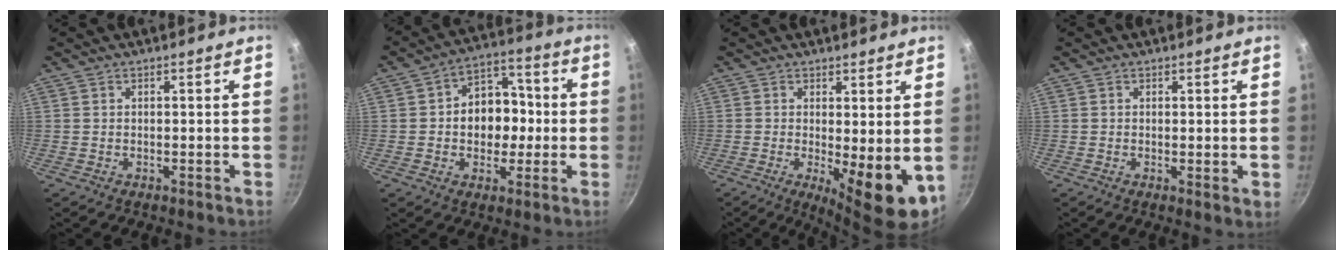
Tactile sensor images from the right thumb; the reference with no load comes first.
{"total": 11.9, "force": [-0.3, 9.3, 7.4], "torque": [-0.058, 0.023, -0.015]}
{"total": 9.0, "force": [-0.6, 2.7, 8.6], "torque": [-0.110, -0.014, 0.002]}
{"total": 1.4, "force": [0.3, 0.4, 1.3], "torque": [-0.019, -0.009, 0.001]}